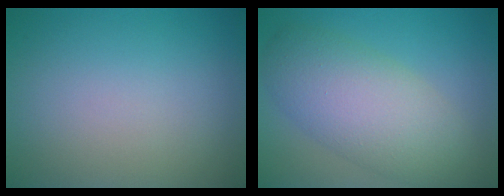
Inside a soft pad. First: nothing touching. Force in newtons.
{"total": 7.1, "press": 7.1, "slide": 0.5}